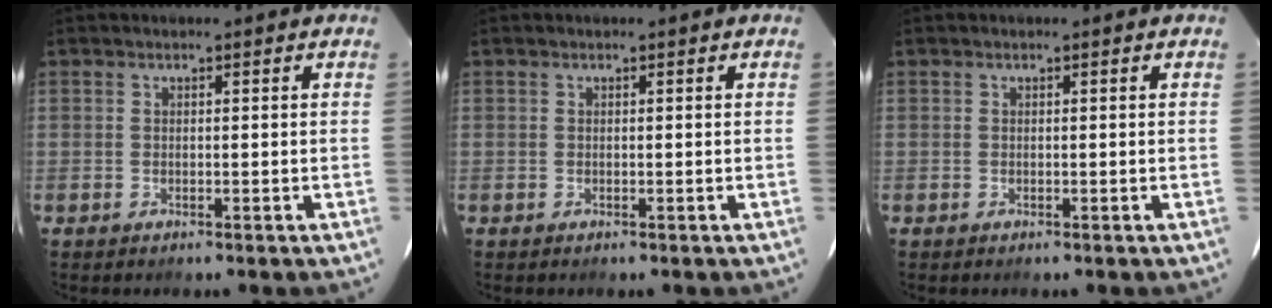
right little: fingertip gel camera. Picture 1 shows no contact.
{"total": 0.0}
{"total": 0.0}